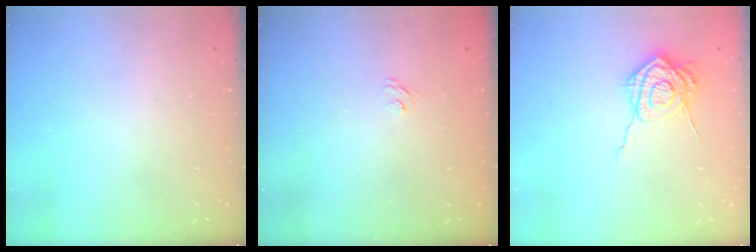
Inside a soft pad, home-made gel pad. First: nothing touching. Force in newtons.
{"total": 2.1, "press": 1.6, "slide": 1.2}
{"total": 14.0, "press": 14.0, "slide": 0.2}